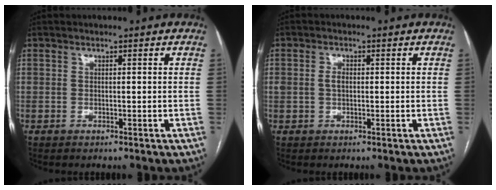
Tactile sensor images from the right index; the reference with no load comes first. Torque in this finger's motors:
{"motor_torque": [0.52, 0.06, 0.13, 0.05]}